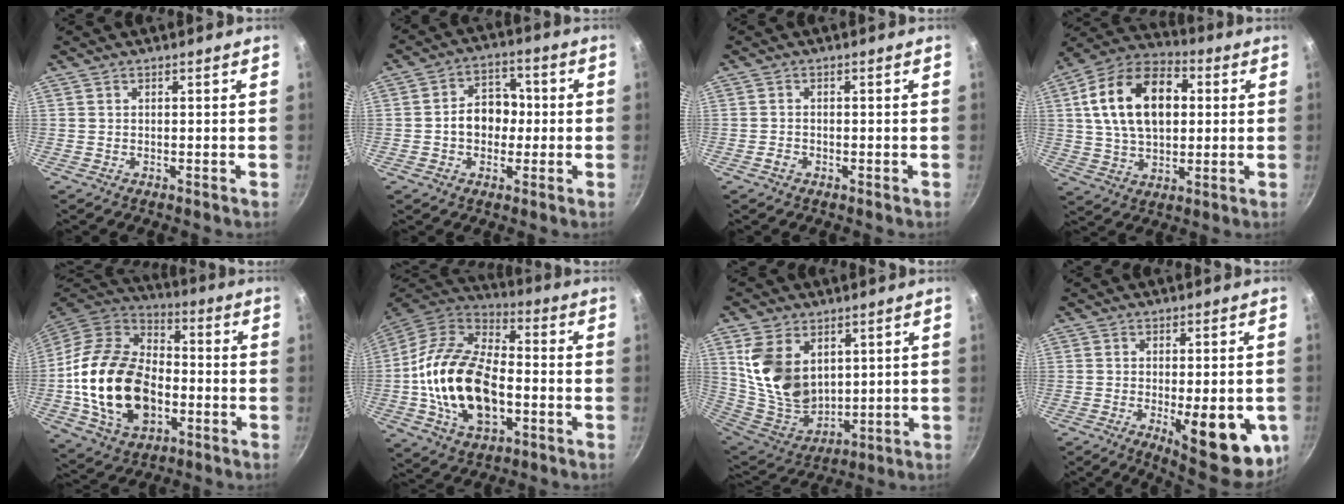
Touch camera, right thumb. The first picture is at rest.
{"total": 8.8, "force": [-0.6, 6.9, 5.5], "torque": [-0.041, 0.024, -0.018]}
{"total": 1.3, "force": [-0.8, 0.9, 0.6], "torque": [-0.012, 0.006, -0.016]}
{"total": 19.1, "force": [3.5, 12.2, 14.2], "torque": [-0.219, 0.019, 0.048]}
{"total": 23.9, "force": [-4.1, 16.0, 17.2], "torque": [-0.295, 0.030, -0.073]}
{"total": 22.3, "force": [-3.4, 13.6, 17.4], "torque": [-0.310, 0.030, -0.067]}
{"total": 15.3, "force": [5.1, 10.4, 9.9], "torque": [-0.160, -0.042, 0.118]}
{"total": 16.8, "force": [-4.4, 6.0, 15.0], "torque": [-0.158, -0.008, -0.048]}